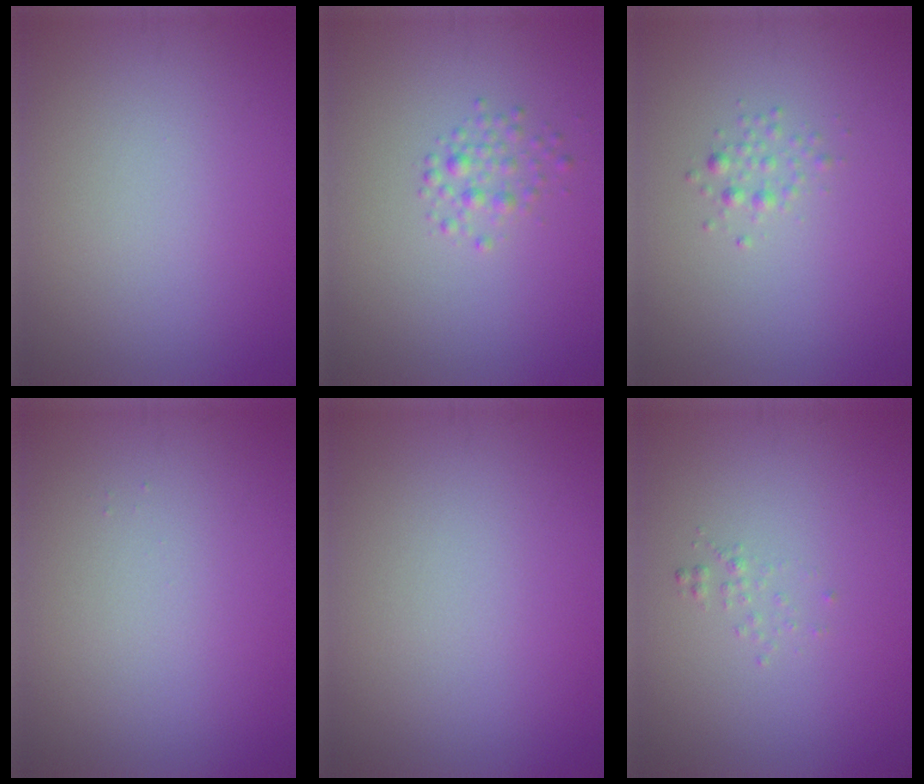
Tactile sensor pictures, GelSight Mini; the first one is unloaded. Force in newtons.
{"total": 1.6, "press": 1.6, "slide": 0.1}
{"total": 1.1, "press": 1.1, "slide": 0.0}
{"total": 0.0}
{"total": 0.0}
{"total": 0.6, "press": 0.6, "slide": 0.1}